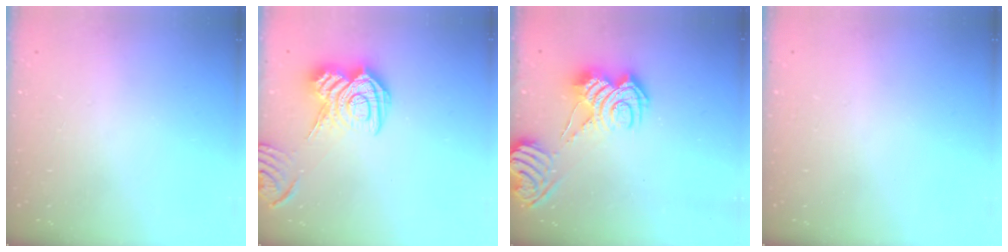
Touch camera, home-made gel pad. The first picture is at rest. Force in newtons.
{"total": 16.8, "press": 16.8, "slide": 1.1}
{"total": 9.1, "press": 9.1, "slide": 0.5}
{"total": 0.0}